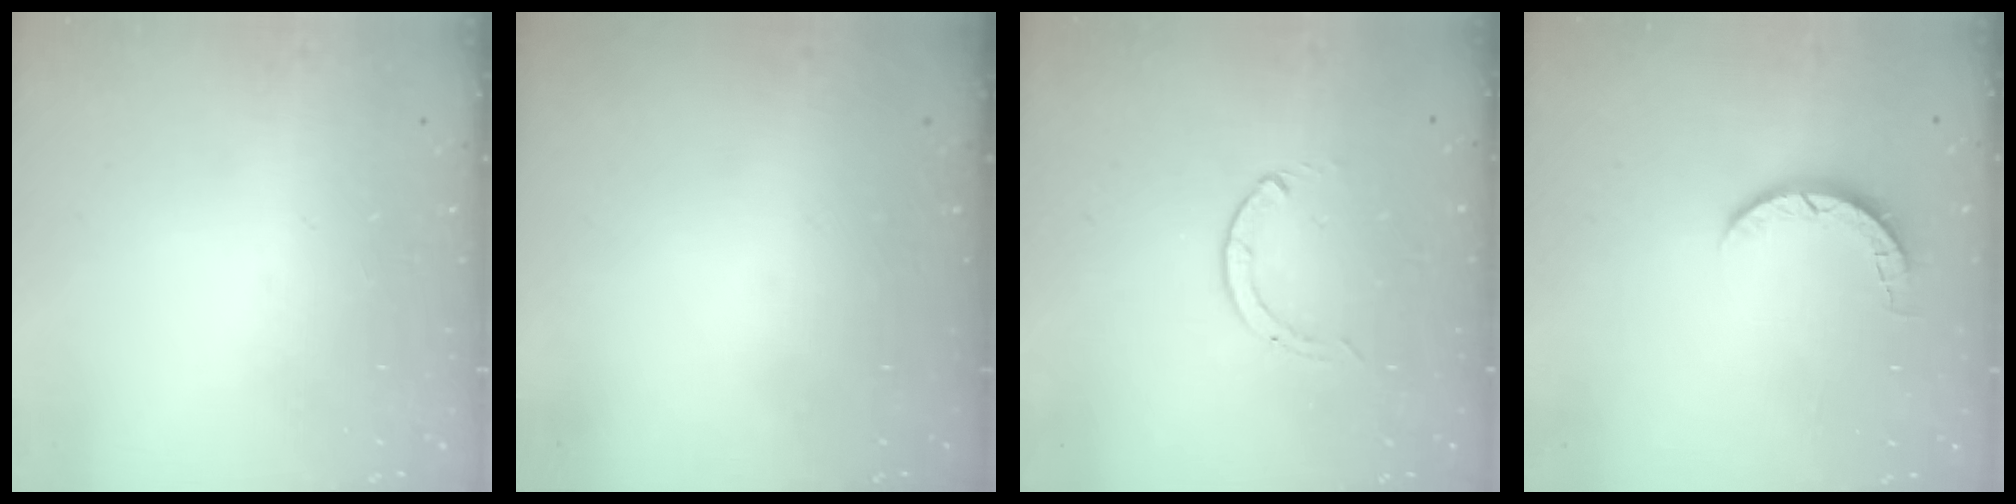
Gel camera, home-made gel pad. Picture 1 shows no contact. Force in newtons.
{"total": 0.0}
{"total": 0.0}
{"total": 3.1, "press": 3.0, "slide": 0.4}